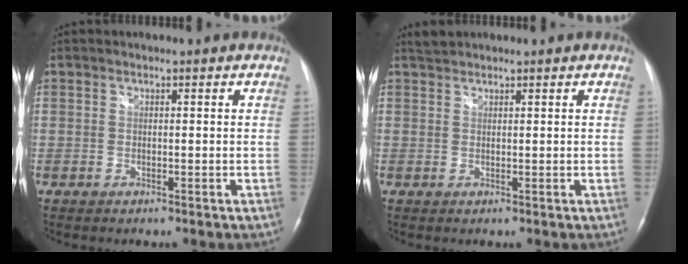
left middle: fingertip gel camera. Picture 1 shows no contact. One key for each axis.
{"total": 1.5, "fx": 1.5, "fy": 0.2, "fz": 0.1, "tx": -0.010, "ty": 0.010, "tz": 0.032}